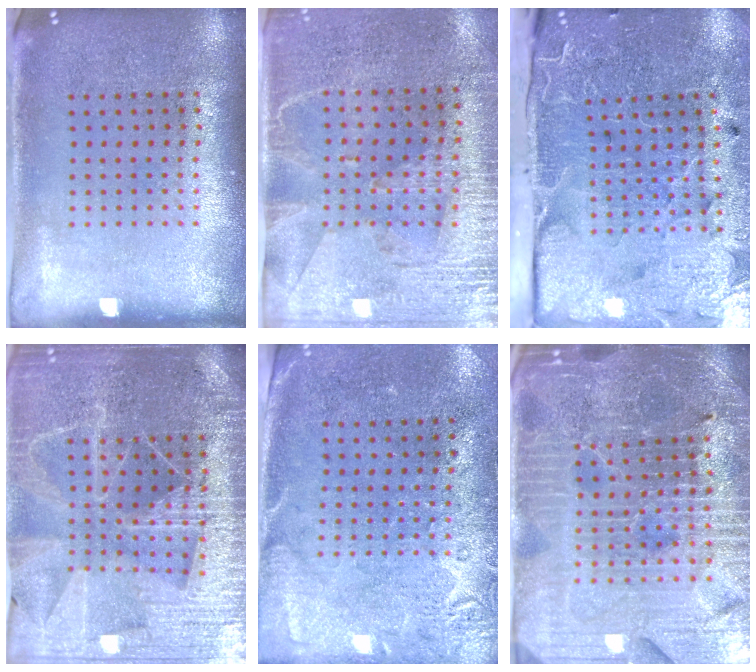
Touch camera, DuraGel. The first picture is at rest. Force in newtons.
{"total": 2.9, "press": 2.6, "slide": 1.4}
{"total": 3.9, "press": 3.6, "slide": 1.5}
{"total": 4.9, "press": 4.5, "slide": 2.0}
{"total": 2.7, "press": 2.3, "slide": 1.5}
{"total": 5.2, "press": 4.8, "slide": 1.8}